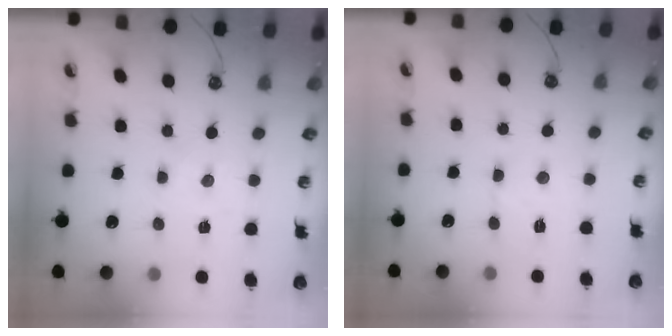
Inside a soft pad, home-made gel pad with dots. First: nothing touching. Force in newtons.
{"total": 2.9, "press": 2.8, "slide": 0.5}